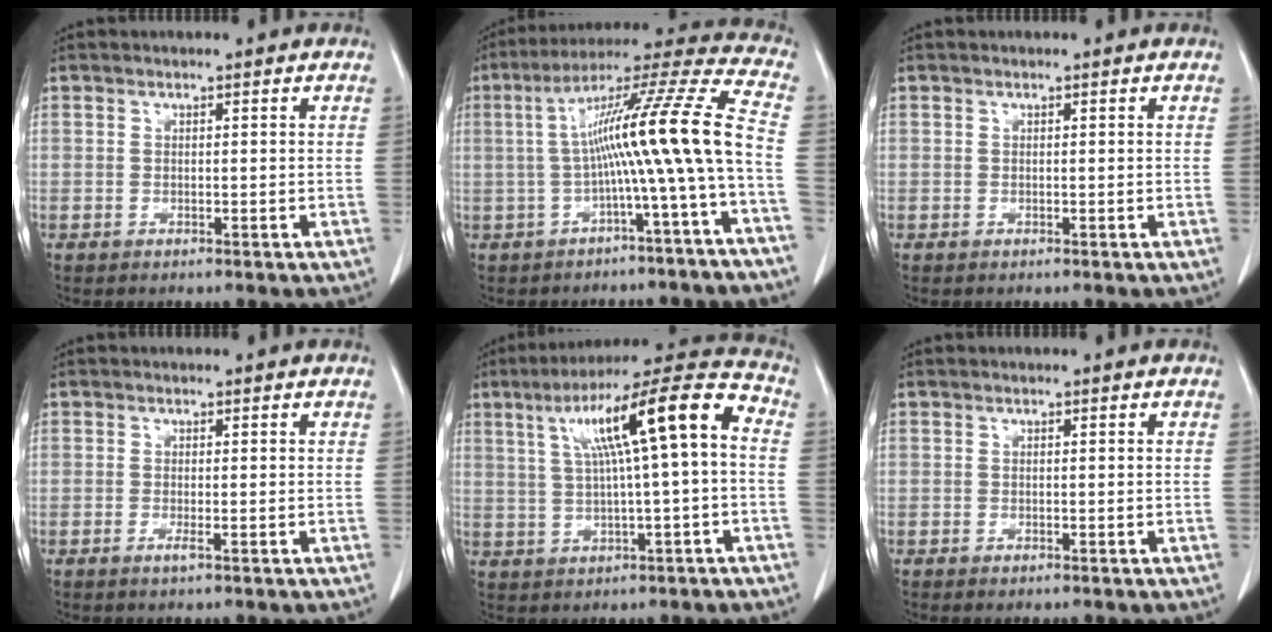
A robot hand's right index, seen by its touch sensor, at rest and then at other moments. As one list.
[{"total": 16.2, "force": [-2.4, -1.2, 15.9], "torque": [-0.251, 0.034, -0.045]}, {"total": 0.0}, {"total": 1.6, "force": [-0.6, 0.4, 1.4], "torque": [-0.025, -0.001, -0.009]}, {"total": 15.8, "force": [2.6, 1.9, 15.4], "torque": [-0.246, 0.045, 0.044]}, {"total": 1.1, "force": [-0.4, 0.6, 0.8], "torque": [-0.018, -0.002, -0.003]}]